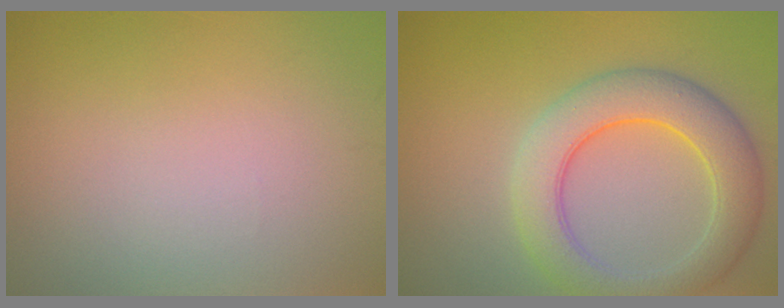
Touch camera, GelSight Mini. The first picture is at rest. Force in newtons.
{"total": 6.7, "press": 6.7, "slide": 0.4}